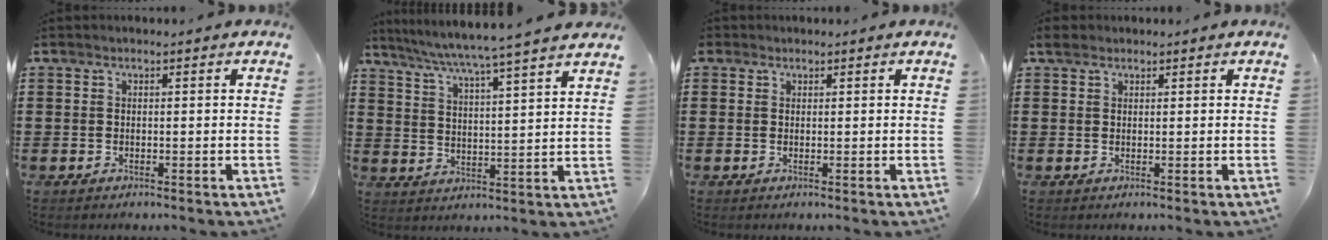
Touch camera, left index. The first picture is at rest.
{"total": 5.2, "force": [4.7, -1.1, 2.0], "torque": [-0.060, -0.037, 0.073]}
{"total": 0.8, "force": [0.5, 0.6, 0.1], "torque": [-0.004, 0.004, 0.010]}
{"total": 1.7, "force": [1.2, 1.0, 0.7], "torque": [-0.018, 0.008, 0.023]}